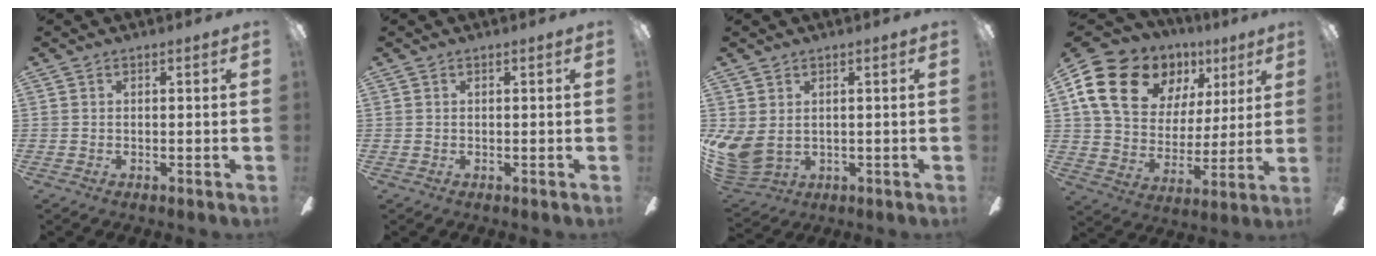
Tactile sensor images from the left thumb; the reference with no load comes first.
{"total": 0.0}
{"total": 6.9, "force": [1.7, 5.1, 4.2], "torque": [-0.112, -0.015, 0.038]}
{"total": 19.0, "force": [9.8, 13.2, 9.5], "torque": [-0.177, -0.032, 0.191]}